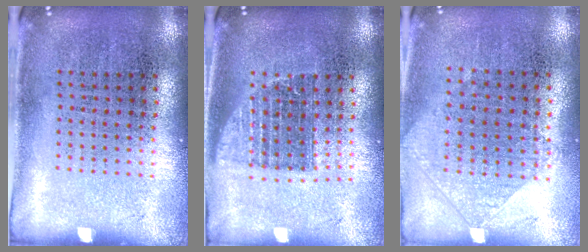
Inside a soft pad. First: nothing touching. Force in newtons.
{"total": 1.3, "press": 1.1, "slide": 0.7}
{"total": 0.9, "press": 0.9, "slide": 0.3}